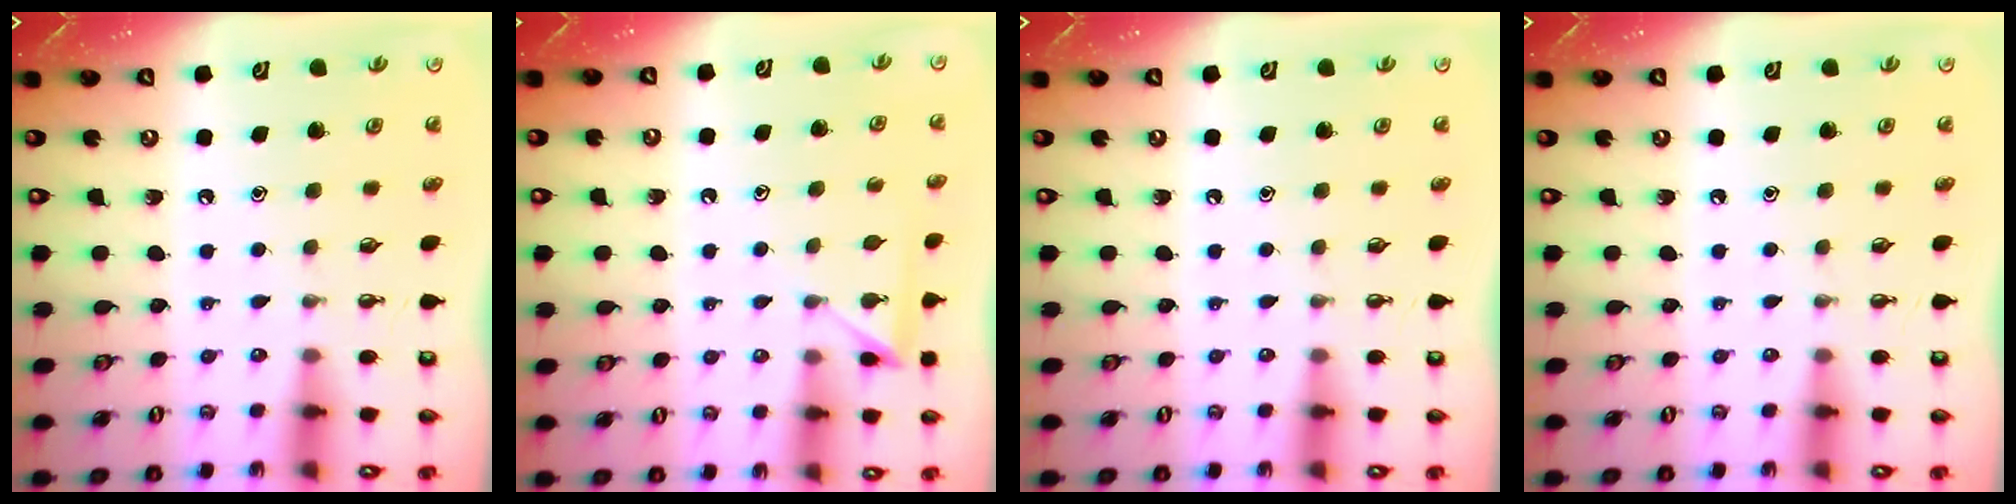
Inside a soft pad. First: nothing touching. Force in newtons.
{"total": 5.4, "press": 5.3, "slide": 0.5}
{"total": 0.0}
{"total": 0.0}